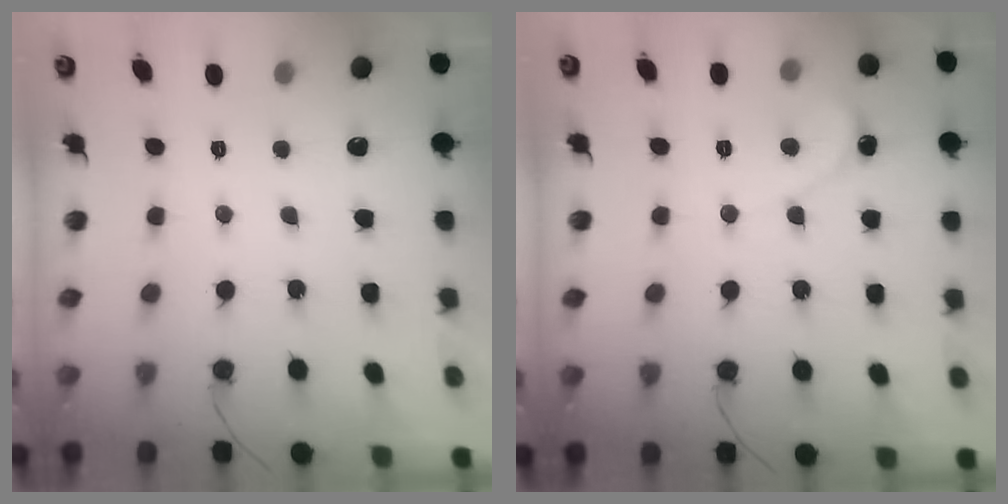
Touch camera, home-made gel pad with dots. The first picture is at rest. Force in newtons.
{"total": 0.6, "press": 0.6, "slide": 0.1}